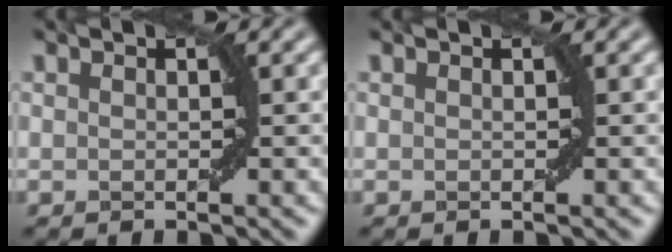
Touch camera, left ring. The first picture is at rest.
{"total": 0.0}